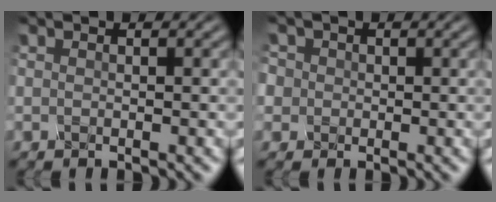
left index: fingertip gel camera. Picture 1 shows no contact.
{"total": 4.5, "force": [1.2, 4.0, 1.7], "torque": [-0.036, 0.032, -0.002]}